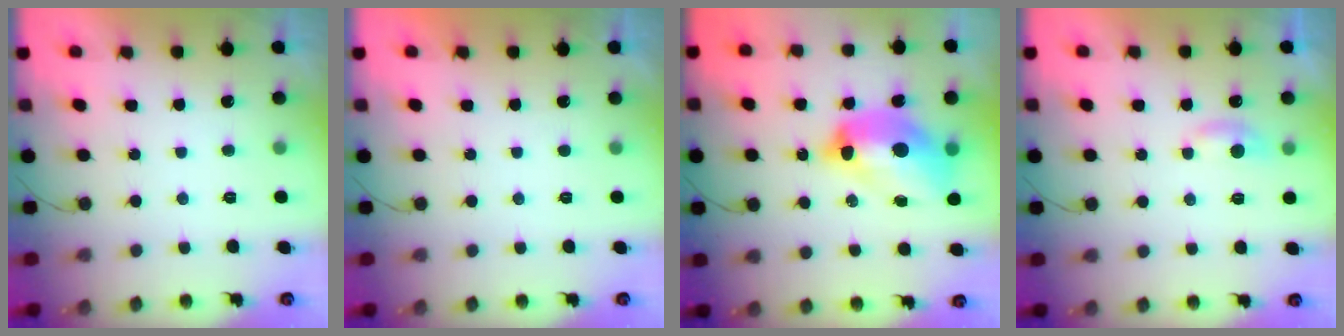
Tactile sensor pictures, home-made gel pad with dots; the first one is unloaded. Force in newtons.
{"total": 0.0}
{"total": 15.6, "press": 15.5, "slide": 1.4}
{"total": 4.9, "press": 4.9, "slide": 0.5}